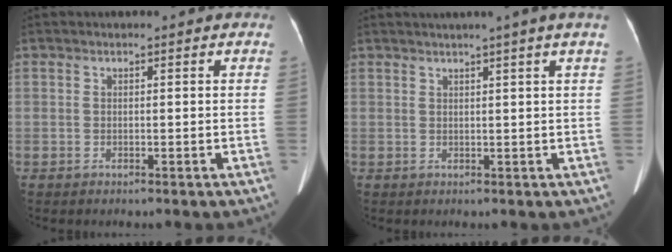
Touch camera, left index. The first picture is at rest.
{"total": 3.8, "force": [2.6, -1.3, 2.4], "torque": [-0.030, 0.006, 0.039]}